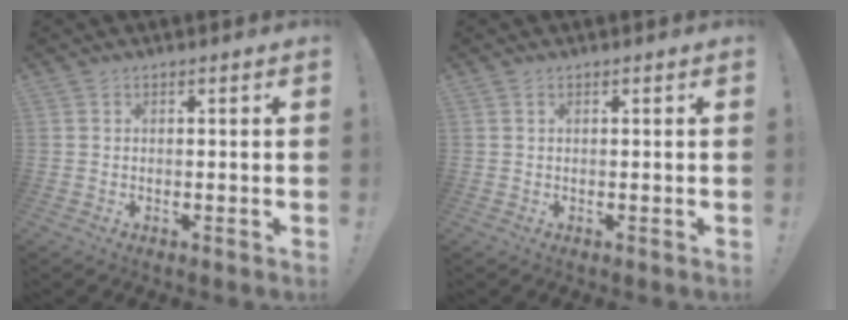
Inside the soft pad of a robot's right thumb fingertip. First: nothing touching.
{"total": 0.0}